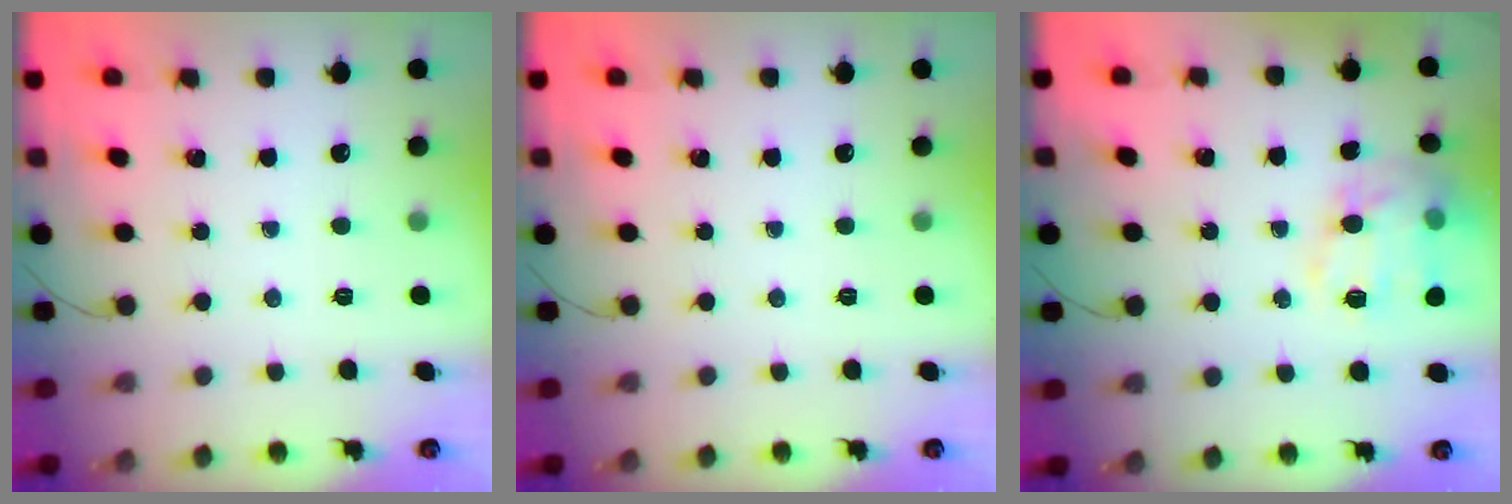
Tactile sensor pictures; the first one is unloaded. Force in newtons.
{"total": 0.0}
{"total": 13.0, "press": 13.0, "slide": 0.9}